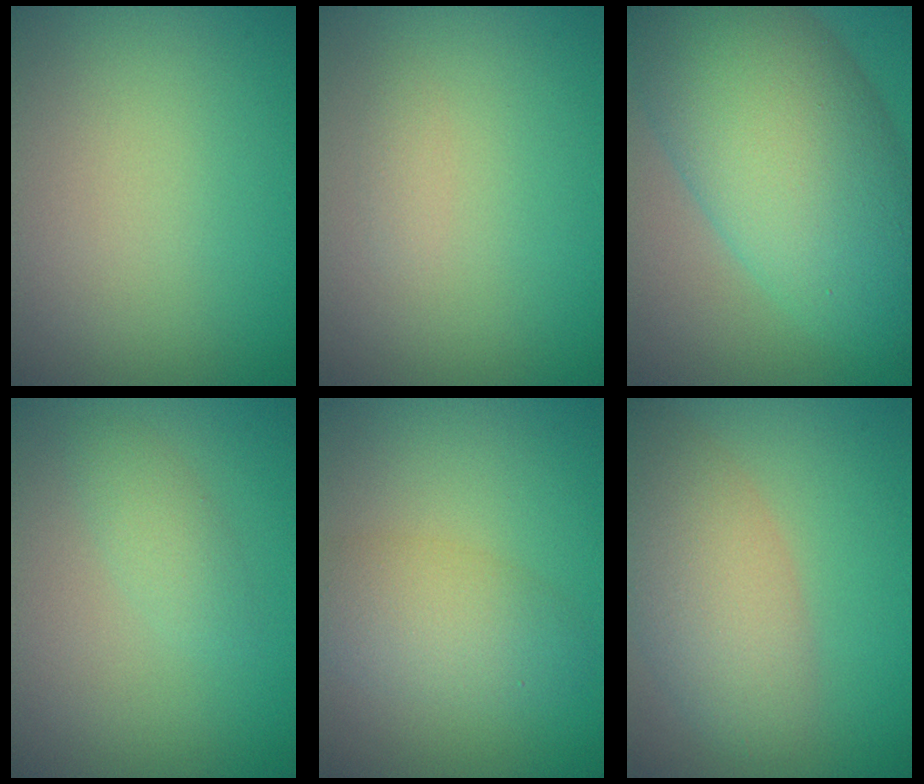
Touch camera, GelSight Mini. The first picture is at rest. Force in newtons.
{"total": 0.6, "press": 0.6, "slide": 0.0}
{"total": 12.4, "press": 12.4, "slide": 0.4}
{"total": 1.5, "press": 1.5, "slide": 0.0}
{"total": 3.8, "press": 3.8, "slide": 0.2}
{"total": 5.4, "press": 5.4, "slide": 0.2}